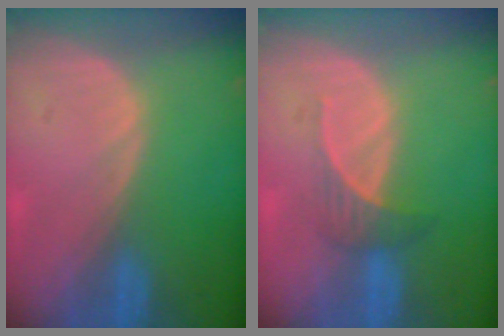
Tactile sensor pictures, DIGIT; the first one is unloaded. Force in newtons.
{"total": 2.8, "press": 2.7, "slide": 0.9}